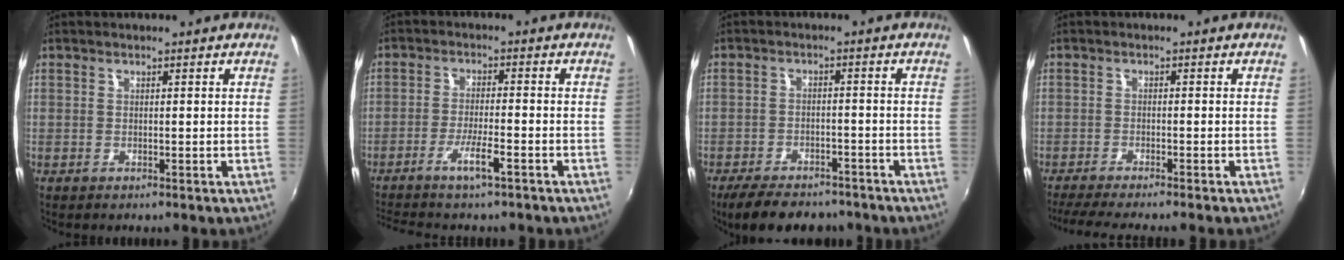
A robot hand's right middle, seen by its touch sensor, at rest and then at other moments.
{"total": 6.1, "force": [-4.6, 0.3, 4.1], "torque": [-0.095, -0.005, -0.085]}
{"total": 11.2, "force": [-9.0, 4.6, 4.9], "torque": [-0.111, -0.007, -0.133]}
{"total": 7.2, "force": [-6.3, -0.6, 3.3], "torque": [-0.080, -0.019, -0.101]}